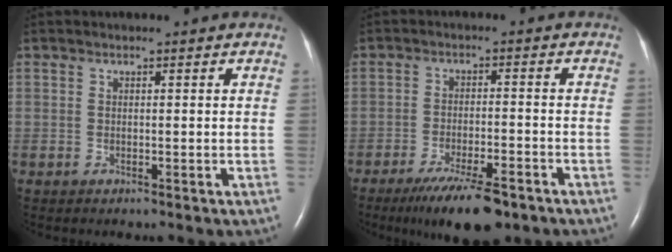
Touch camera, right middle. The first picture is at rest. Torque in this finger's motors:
{"motor_torque": [0.98, -0.94, 0.54, 0.13]}